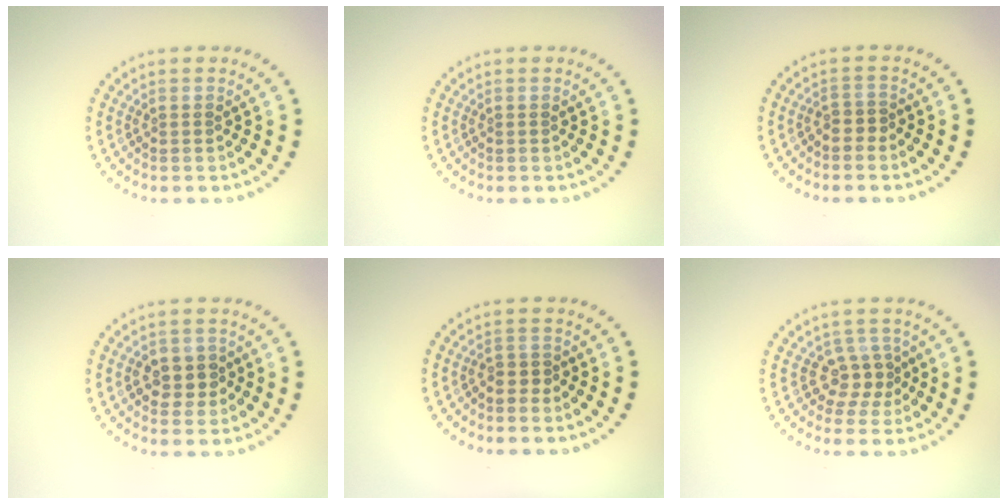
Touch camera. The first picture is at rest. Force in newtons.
{"total": 0.0}
{"total": 1.2, "press": 0.8, "slide": 0.8}
{"total": 2.6, "press": 2.6, "slide": 0.3}
{"total": 1.2, "press": 0.8, "slide": 0.8}
{"total": 2.4, "press": 1.9, "slide": 1.5}